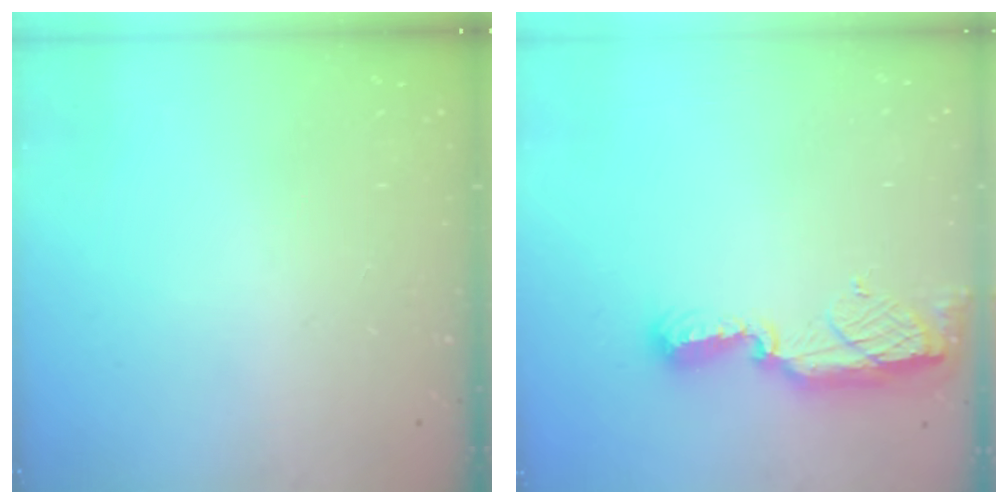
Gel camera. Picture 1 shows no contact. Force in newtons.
{"total": 9.0, "press": 9.0, "slide": 0.8}